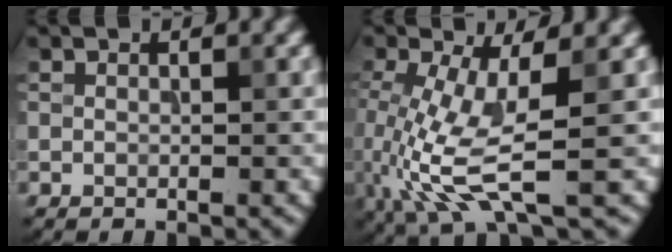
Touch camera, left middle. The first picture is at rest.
{"total": 6.7, "force": [-1.5, 1.6, 6.4], "torque": [-0.163, -0.011, -0.024]}